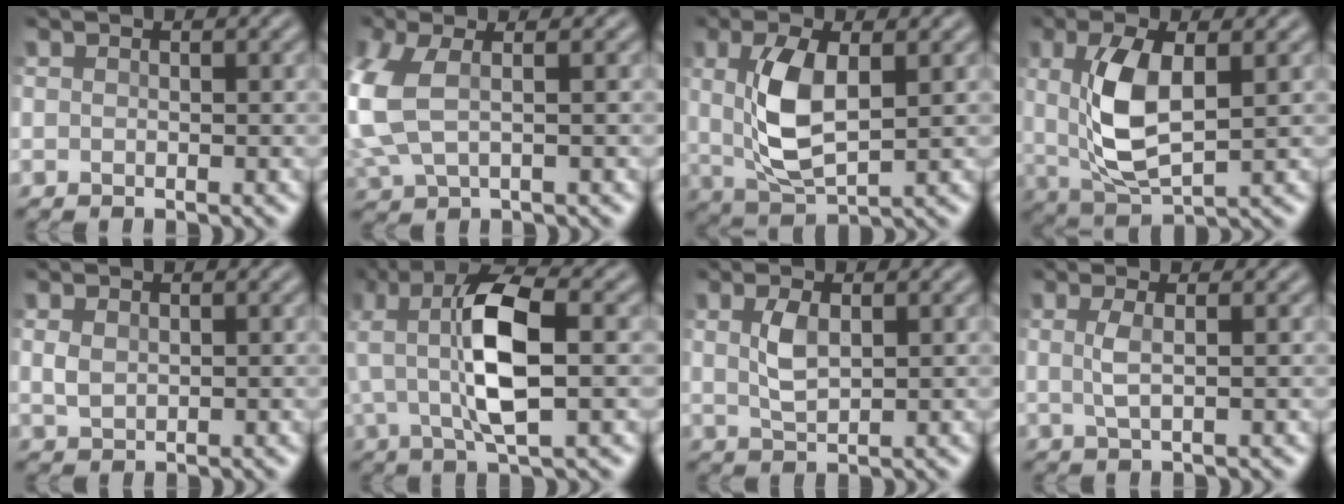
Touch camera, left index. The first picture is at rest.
{"total": 6.6, "force": [0.0, 3.7, 5.5], "torque": [-0.152, -0.002, -0.003]}
{"total": 6.1, "force": [0.7, 2.4, 5.5], "torque": [-0.120, -0.001, 0.018]}
{"total": 6.8, "force": [0.8, 2.7, 6.2], "torque": [-0.133, -0.001, 0.017]}
{"total": 1.4, "force": [0.2, 0.9, 1.0], "torque": [-0.023, 0.000, 0.006]}
{"total": 8.5, "force": [0.1, 3.0, 7.9], "torque": [-0.156, 0.014, -0.003]}
{"total": 2.4, "force": [0.5, 1.0, 2.1], "torque": [-0.049, 0.001, 0.015]}
{"total": 1.7, "force": [0.3, -0.1, 1.7], "torque": [-0.041, 0.001, 0.006]}